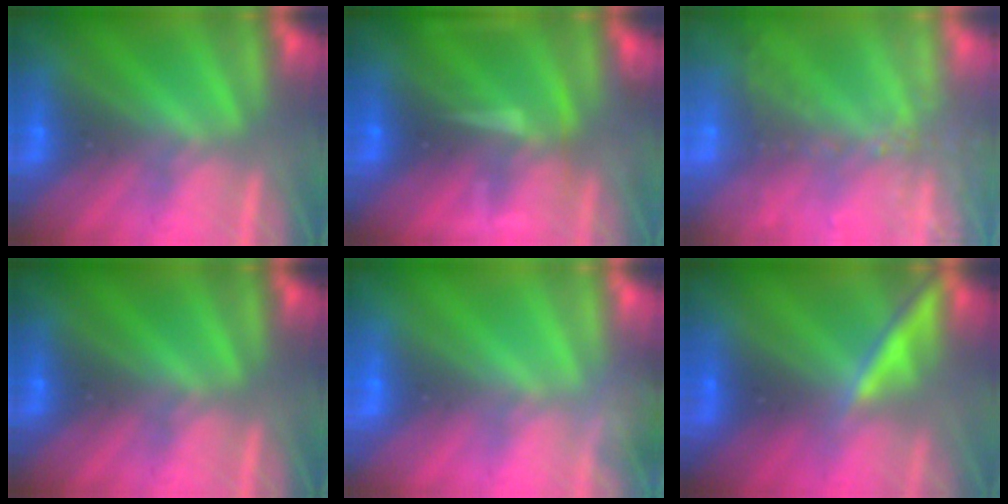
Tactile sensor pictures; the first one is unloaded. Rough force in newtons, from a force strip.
{"total": 7.8}
{"total": 5.9}
{"total": 0.0}
{"total": 4.7}
{"total": 1.9}